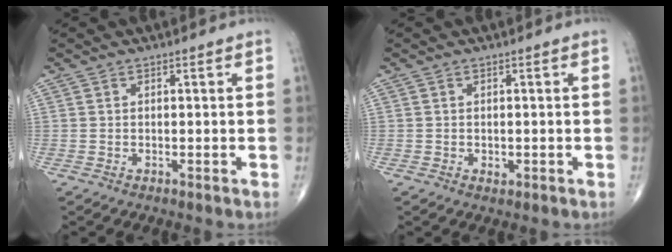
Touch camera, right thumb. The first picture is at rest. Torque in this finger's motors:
{"motor_torque": [-0.20, -0.04, 0.08, 0.26, -0.02]}